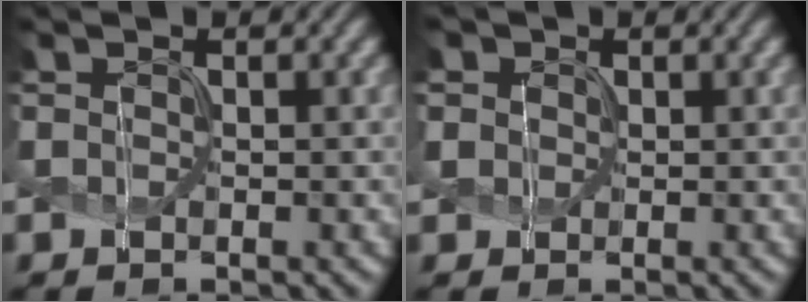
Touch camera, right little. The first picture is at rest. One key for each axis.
{"total": 2.6, "fx": 1.2, "fy": 2.1, "fz": 0.9, "tx": -0.026, "ty": 0.012, "tz": 0.015}